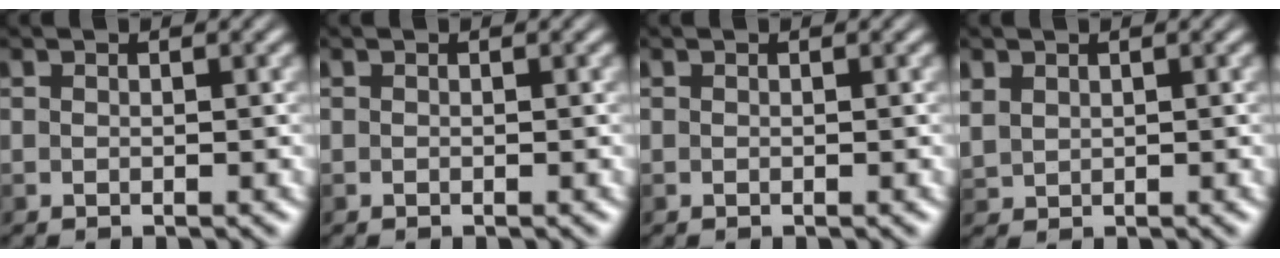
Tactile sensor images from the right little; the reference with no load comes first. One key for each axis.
{"total": 0.0}
{"total": 0.0}
{"total": 1.9, "fx": 0.7, "fy": 1.5, "fz": 0.9, "tx": -0.032, "ty": -0.003, "tz": 0.018}